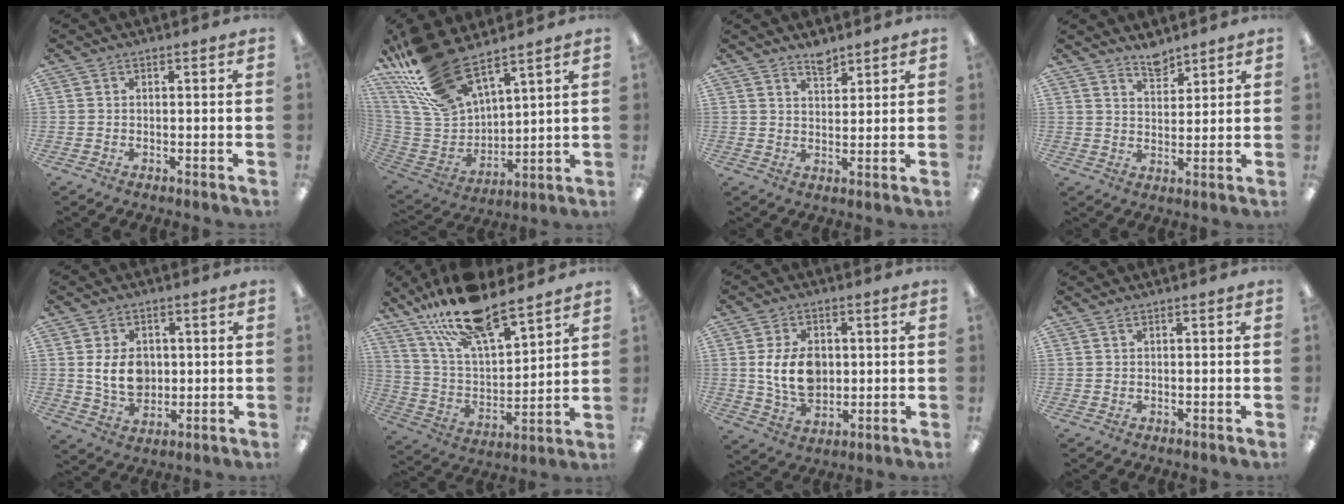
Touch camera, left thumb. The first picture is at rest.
{"total": 19.7, "force": [14.9, 7.7, 10.4], "torque": [-0.241, -0.080, 0.275]}
{"total": 4.2, "force": [3.7, 1.4, 1.3], "torque": [-0.007, -0.027, 0.064]}
{"total": 4.9, "force": [4.5, 1.7, 1.2], "torque": [-0.008, -0.033, 0.080]}
{"total": 8.7, "force": [1.2, 6.5, 5.6], "torque": [-0.117, 0.002, 0.021]}
{"total": 19.5, "force": [15.7, 5.9, 9.8], "torque": [-0.192, -0.089, 0.277]}
{"total": 10.8, "force": [1.3, 7.7, 7.4], "torque": [-0.151, 0.001, 0.021]}
{"total": 0.5, "force": [0.4, 0.2, 0.3], "torque": [-0.007, 0.003, 0.006]}